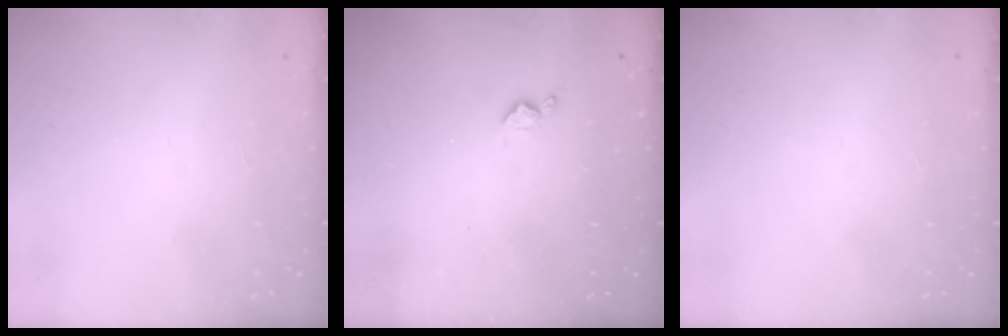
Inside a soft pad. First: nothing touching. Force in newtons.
{"total": 3.9, "press": 3.8, "slide": 0.7}
{"total": 0.0}